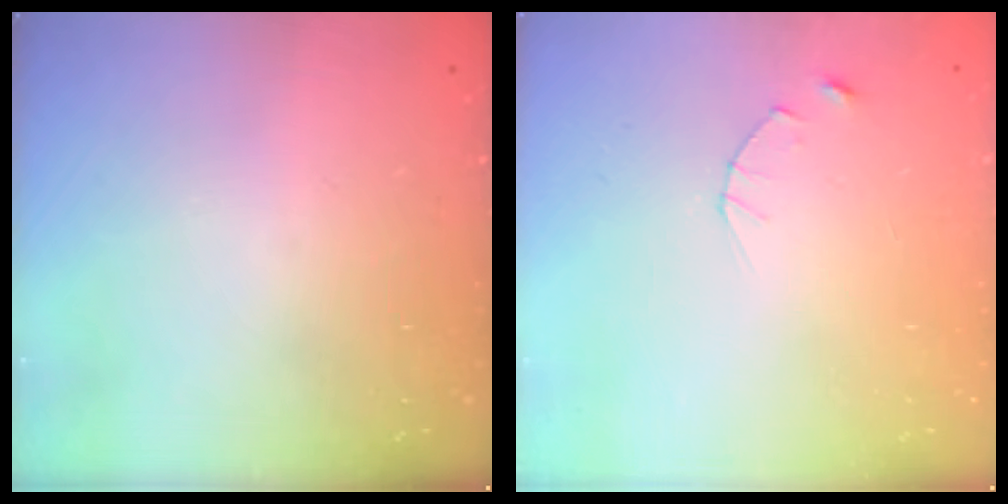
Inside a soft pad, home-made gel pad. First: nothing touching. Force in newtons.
{"total": 2.5, "press": 2.4, "slide": 0.3}